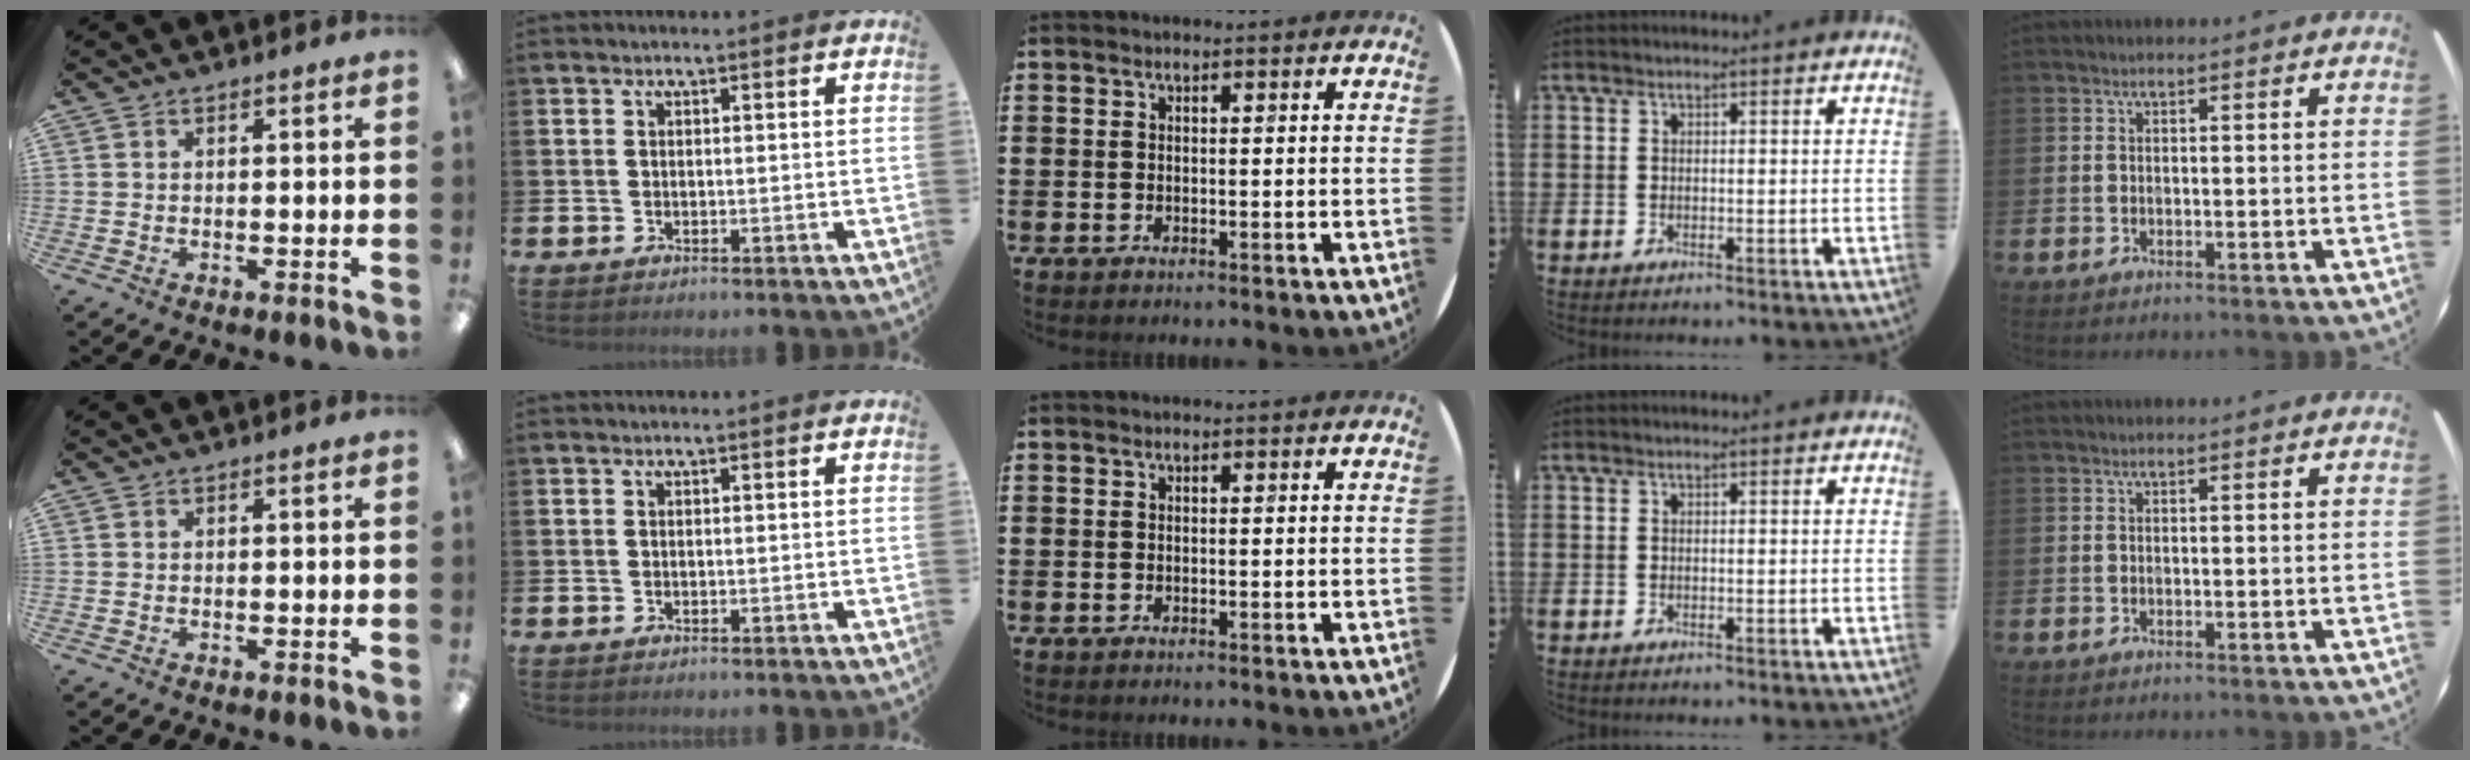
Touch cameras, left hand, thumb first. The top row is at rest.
{}